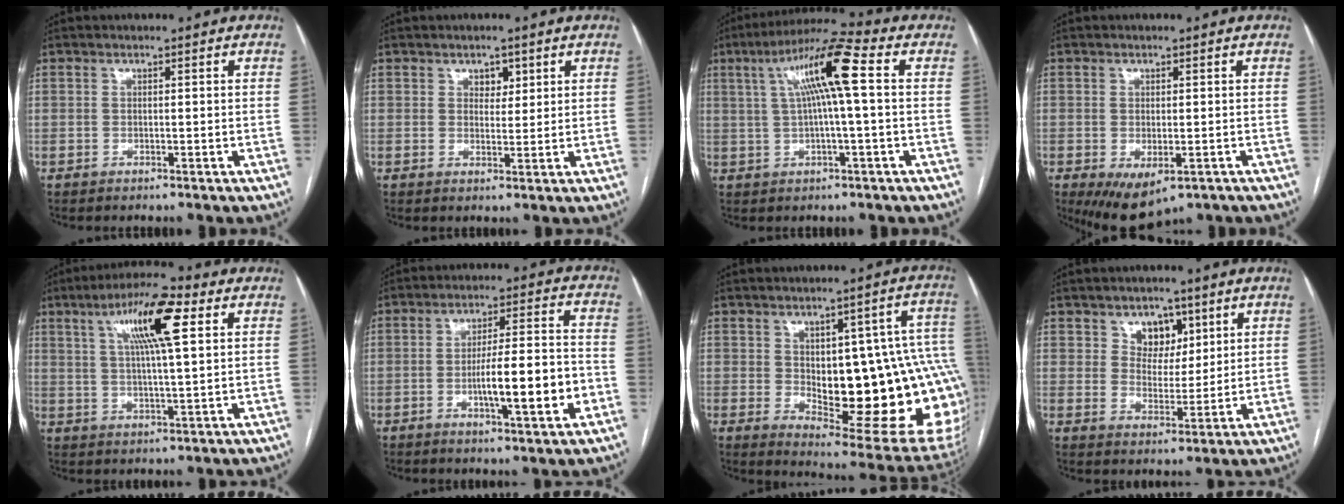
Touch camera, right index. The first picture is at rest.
{"total": 2.4, "force": [1.4, 1.6, 1.2], "torque": [-0.013, 0.001, 0.022]}
{"total": 10.8, "force": [2.0, 0.2, 10.6], "torque": [-0.191, 0.031, 0.033]}
{"total": 7.3, "force": [-3.7, 3.5, 5.2], "torque": [-0.078, -0.017, -0.047]}
{"total": 11.4, "force": [4.6, 1.3, 10.3], "torque": [-0.184, 0.017, 0.076]}
{"total": 11.6, "force": [-3.3, 1.3, 11.1], "torque": [-0.180, 0.007, -0.049]}
{"total": 25.2, "force": [-1.8, 8.3, 23.8], "torque": [-0.234, 0.015, 0.004]}
{"total": 5.8, "force": [3.2, 4.2, 2.5], "torque": [-0.031, 0.004, 0.057]}